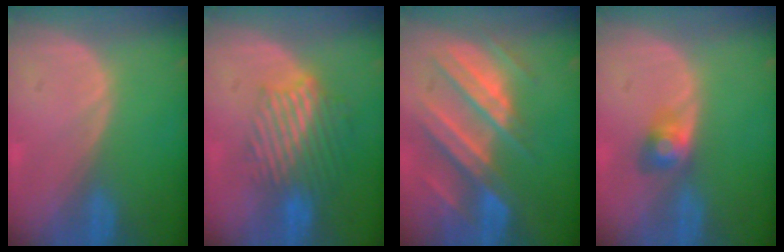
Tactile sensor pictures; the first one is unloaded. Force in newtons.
{"total": 9.5, "press": 8.1, "slide": 4.8}
{"total": 10.5, "press": 9.4, "slide": 4.8}
{"total": 2.9, "press": 2.9, "slide": 0.0}